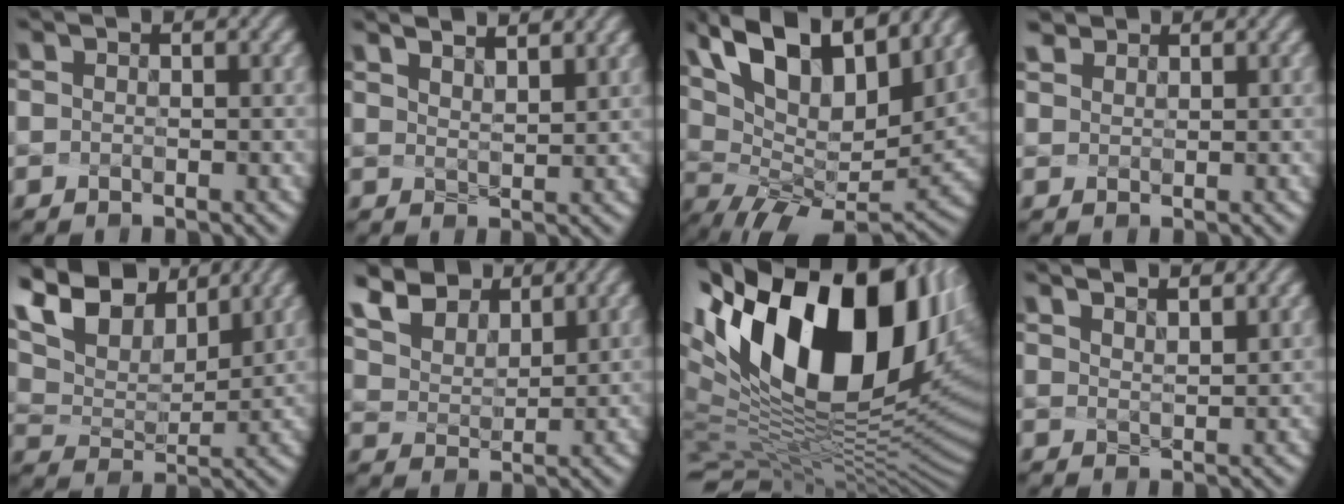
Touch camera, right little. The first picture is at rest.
{"total": 3.5, "force": [3.1, 0.3, 1.7], "torque": [-0.029, 0.000, 0.051]}
{"total": 15.1, "force": [8.0, 6.4, 11.0], "torque": [-0.197, 0.020, 0.152]}
{"total": 1.5, "force": [1.4, 0.5, 0.1], "torque": [-0.025, -0.005, 0.042]}
{"total": 10.2, "force": [7.4, 4.4, 5.5], "torque": [-0.143, 0.019, 0.118]}
{"total": 8.9, "force": [6.6, 4.8, 3.5], "torque": [-0.118, 0.020, 0.124]}
{"total": 20.1, "force": [7.1, 10.6, 15.5], "torque": [-0.301, 0.016, 0.155]}
{"total": 2.7, "force": [2.5, 0.0, 1.1], "torque": [-0.023, -0.005, 0.052]}